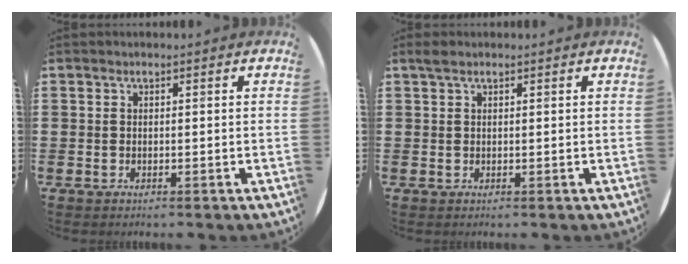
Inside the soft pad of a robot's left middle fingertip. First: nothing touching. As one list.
[{"total": 0.9, "force": [0.7, 0.3, 0.5], "torque": [-0.002, 0.001, 0.010]}]